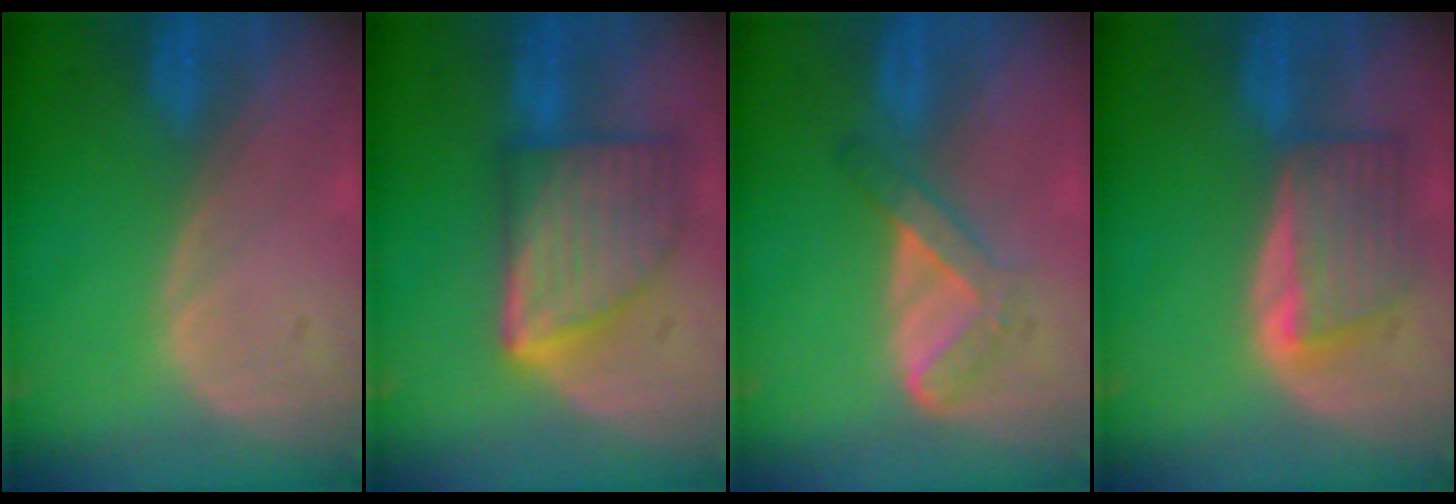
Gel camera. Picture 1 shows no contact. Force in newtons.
{"total": 9.3, "press": 9.3, "slide": 0.5}
{"total": 4.4, "press": 4.3, "slide": 1.1}
{"total": 6.2, "press": 6.2, "slide": 0.4}